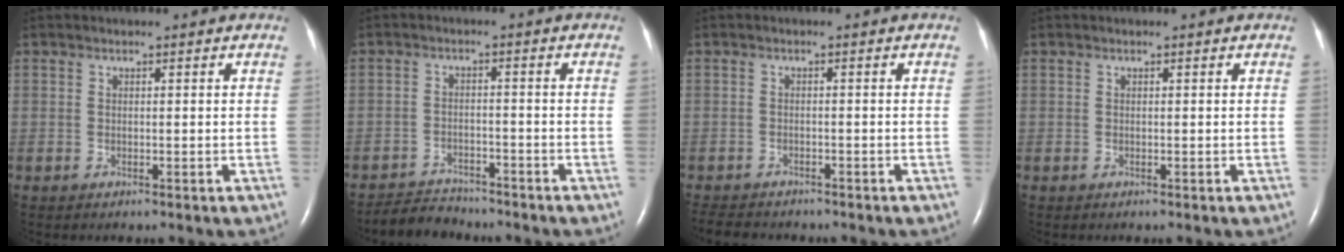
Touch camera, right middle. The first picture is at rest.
{"total": 4.3, "force": [-4.2, 1.0, -0.2], "torque": [-0.003, -0.011, -0.074]}
{"total": 5.7, "force": [-5.2, 1.7, 1.8], "torque": [-0.030, -0.009, -0.077]}
{"total": 0.0}